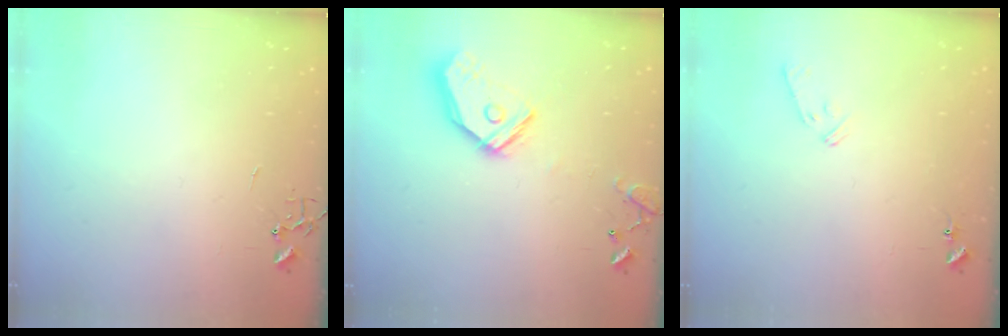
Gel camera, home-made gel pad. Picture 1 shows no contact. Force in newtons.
{"total": 15.9, "press": 15.7, "slide": 2.6}
{"total": 6.7, "press": 6.7, "slide": 0.7}